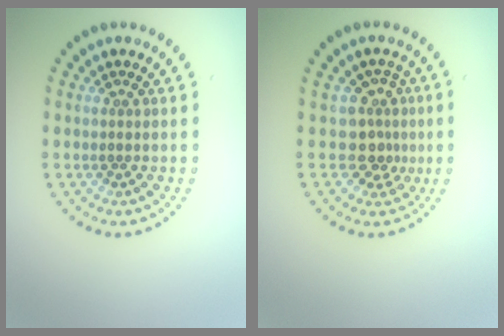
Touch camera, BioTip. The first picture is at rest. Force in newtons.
{"total": 2.8, "press": 2.0, "slide": 1.9}